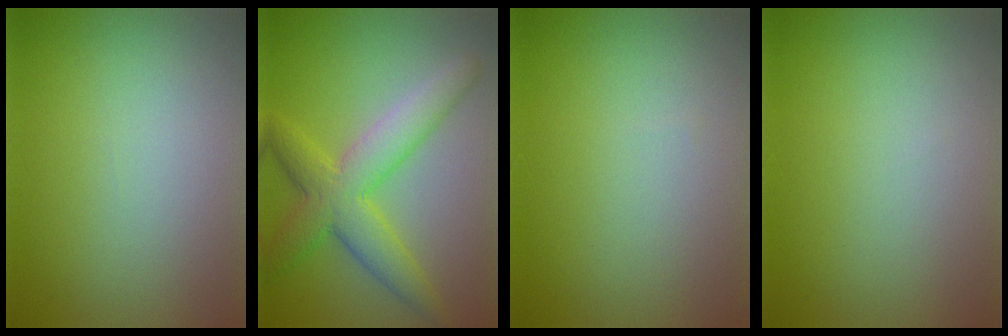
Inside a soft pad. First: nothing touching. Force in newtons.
{"total": 5.9, "press": 5.9, "slide": 0.2}
{"total": 0.0}
{"total": 0.0}